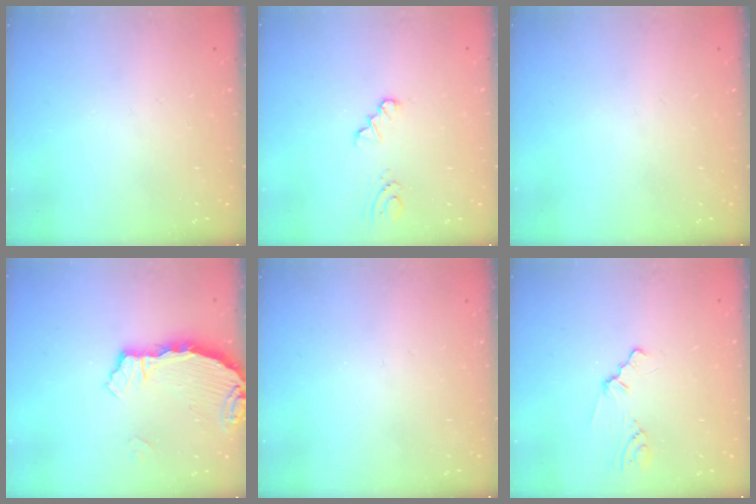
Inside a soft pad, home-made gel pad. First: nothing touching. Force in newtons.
{"total": 0.7, "press": 0.7, "slide": 0.1}
{"total": 0.0}
{"total": 3.3, "press": 3.3, "slide": 0.4}
{"total": 0.0}
{"total": 0.8, "press": 0.8, "slide": 0.2}